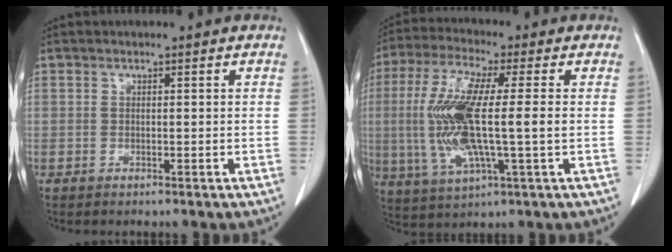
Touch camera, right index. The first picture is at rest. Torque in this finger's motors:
{"motor_torque": [2.14, 0.00, 1.02, 0.21]}